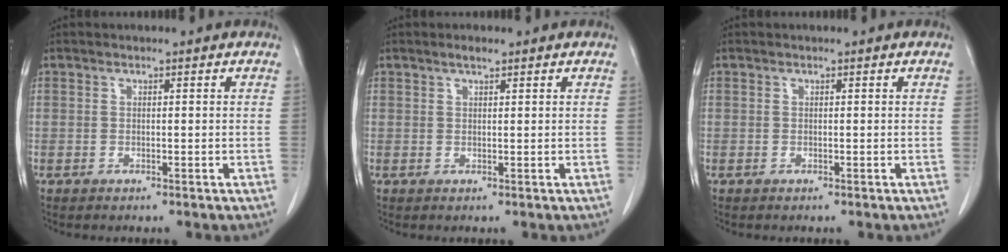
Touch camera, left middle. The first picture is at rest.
{"total": 1.3, "force": [1.0, 0.2, 0.8], "torque": [-0.019, 0.002, 0.021]}
{"total": 0.0}